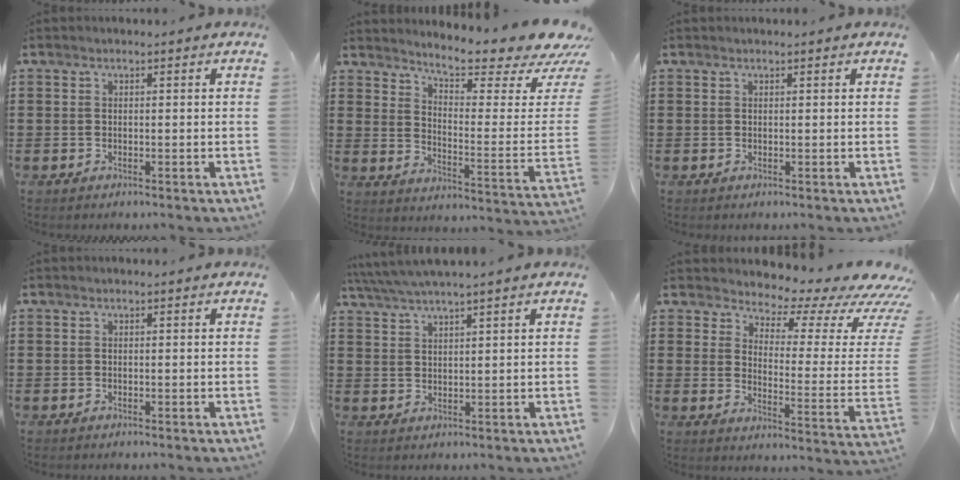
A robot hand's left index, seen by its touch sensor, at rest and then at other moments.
{"total": 7.3, "force": [6.4, 0.4, 3.5], "torque": [-0.072, -0.061, 0.103]}
{"total": 0.0}
{"total": 0.0}
{"total": 3.4, "force": [3.0, -0.4, 1.5], "torque": [-0.038, -0.006, 0.053]}
{"total": 4.8, "force": [4.1, 1.6, 2.1], "torque": [-0.042, -0.044, 0.062]}